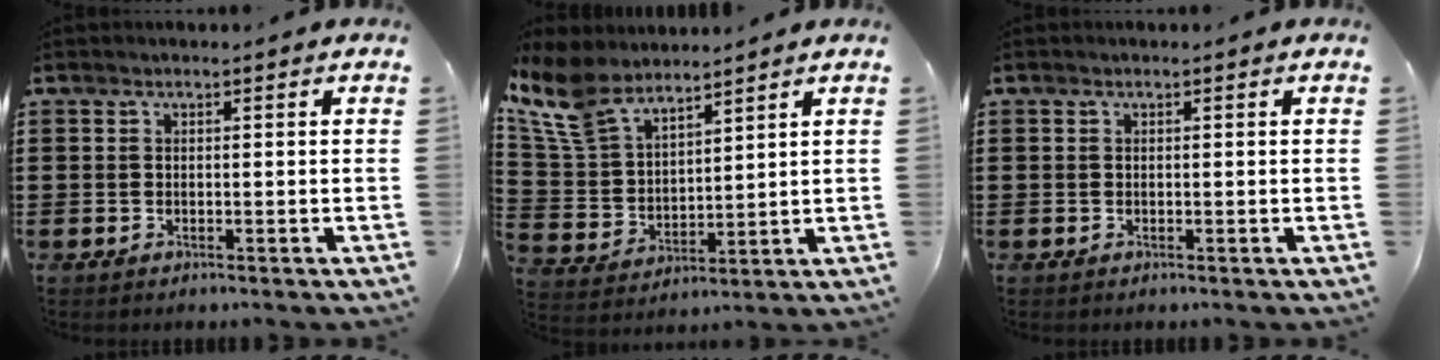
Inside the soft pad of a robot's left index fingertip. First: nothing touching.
{"total": 10.1, "force": [8.3, 3.6, 4.4], "torque": [-0.125, -0.030, 0.157]}
{"total": 0.0}